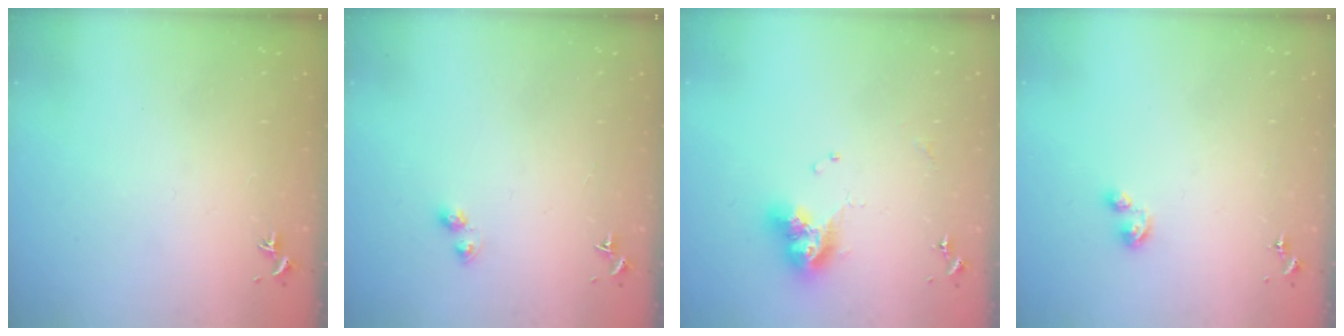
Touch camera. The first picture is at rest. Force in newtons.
{"total": 2.9, "press": 2.9, "slide": 0.5}
{"total": 10.7, "press": 10.6, "slide": 1.1}
{"total": 3.9, "press": 3.9, "slide": 0.4}